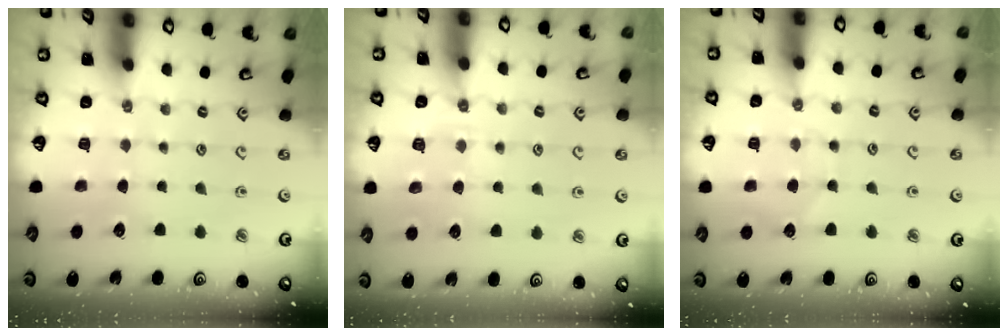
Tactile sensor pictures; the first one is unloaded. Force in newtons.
{"total": 5.2, "press": 5.1, "slide": 1.0}
{"total": 5.5, "press": 5.5, "slide": 0.5}